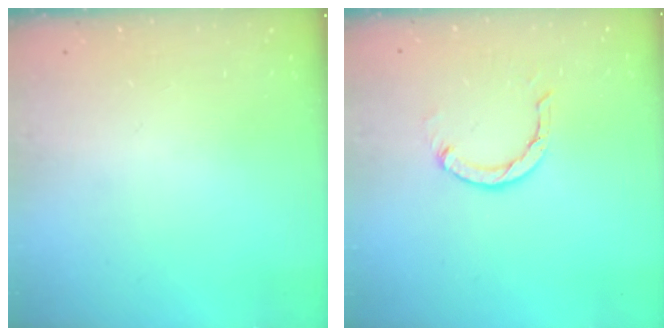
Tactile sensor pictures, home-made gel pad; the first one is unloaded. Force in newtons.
{"total": 4.0, "press": 4.0, "slide": 0.4}